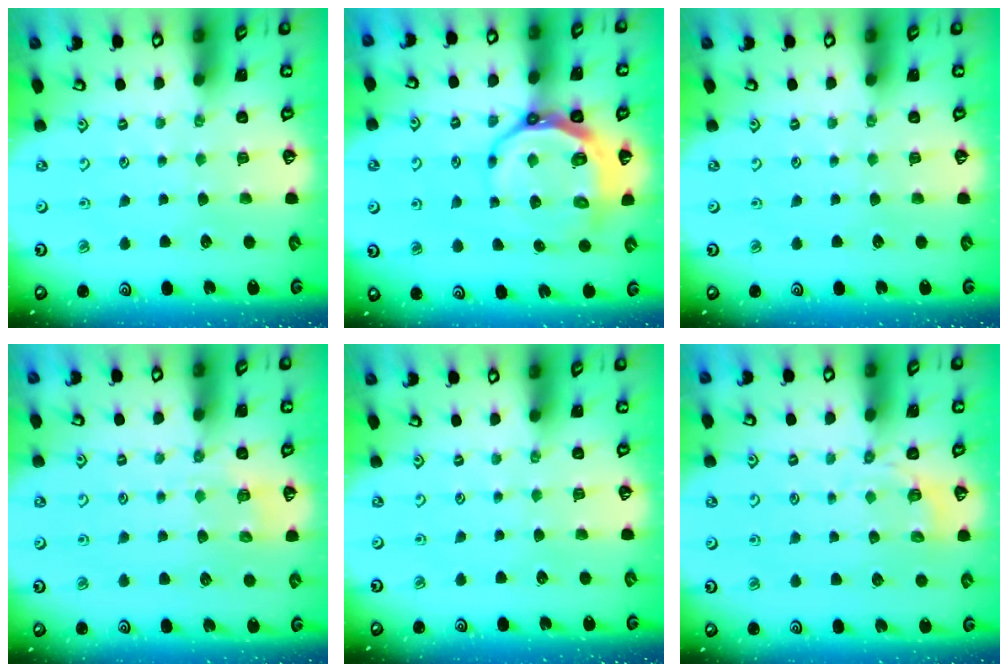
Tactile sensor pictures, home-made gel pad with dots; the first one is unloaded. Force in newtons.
{"total": 11.4, "press": 10.8, "slide": 3.7}
{"total": 0.0}
{"total": 4.8, "press": 4.6, "slide": 1.3}
{"total": 0.0}
{"total": 2.8, "press": 2.2, "slide": 1.8}